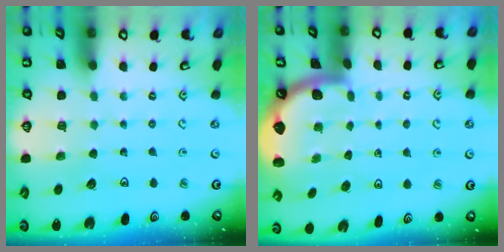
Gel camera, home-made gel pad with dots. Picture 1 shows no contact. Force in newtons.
{"total": 1.2, "press": 1.2, "slide": 0.1}